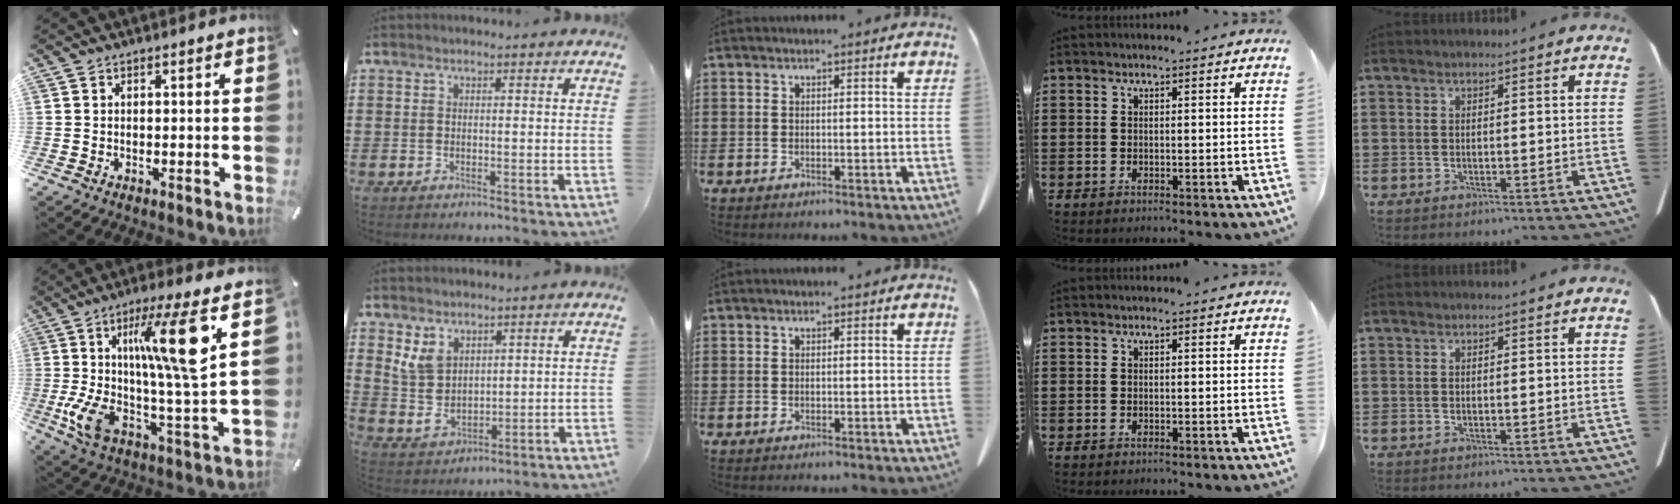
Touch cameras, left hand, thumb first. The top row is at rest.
{"thumb": {"total": 21.2, "force": [6.0, 4.9, 19.7], "torque": [-0.342, -0.020, 0.077]}, "index": {"total": 6.0, "force": [3.7, 3.9, 2.7], "torque": [-0.076, -0.004, 0.068]}}